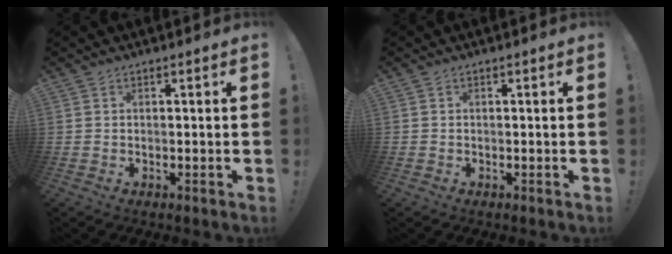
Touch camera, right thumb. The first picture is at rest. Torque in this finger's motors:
{"motor_torque": [-0.05, -1.73, -1.60, -1.02, -0.54]}